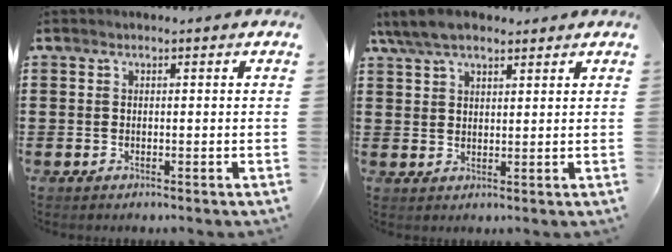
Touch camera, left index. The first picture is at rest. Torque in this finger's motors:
{"motor_torque": [2.08, -0.06, 0.29, 0.08]}